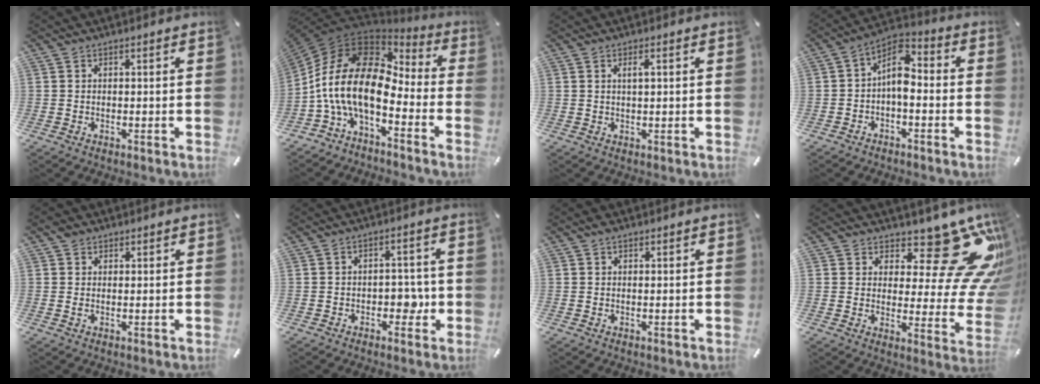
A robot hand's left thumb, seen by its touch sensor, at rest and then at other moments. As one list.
[{"total": 16.9, "force": [-3.3, 9.2, 13.7], "torque": [-0.297, 0.005, -0.064]}, {"total": 2.1, "force": [0.7, 0.4, 2.0], "torque": [-0.039, 0.004, 0.009]}, {"total": 7.8, "force": [-1.0, 4.5, 6.3], "torque": [-0.118, 0.000, -0.020]}, {"total": 1.7, "force": [0.9, 1.3, 0.6], "torque": [-0.014, 0.004, 0.017]}, {"total": 5.8, "force": [-1.4, 3.7, 4.2], "torque": [-0.053, 0.006, -0.025]}, {"total": 0.9, "force": [0.7, 0.4, 0.4], "torque": [-0.010, 0.002, 0.012]}, {"total": 18.3, "force": [11.9, 7.0, 12.0], "torque": [-0.143, -0.100, 0.192]}]